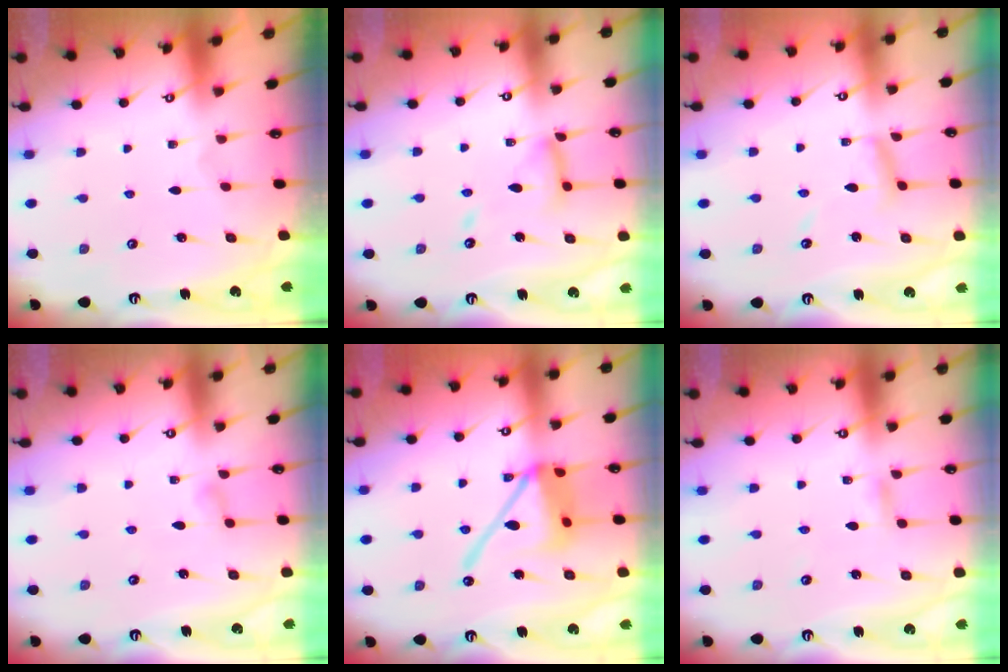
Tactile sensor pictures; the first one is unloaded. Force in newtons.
{"total": 12.1, "press": 12.0, "slide": 1.1}
{"total": 8.2, "press": 8.1, "slide": 0.6}
{"total": 5.6, "press": 5.6, "slide": 0.6}
{"total": 14.8, "press": 14.7, "slide": 1.9}
{"total": 2.3, "press": 2.3, "slide": 0.2}